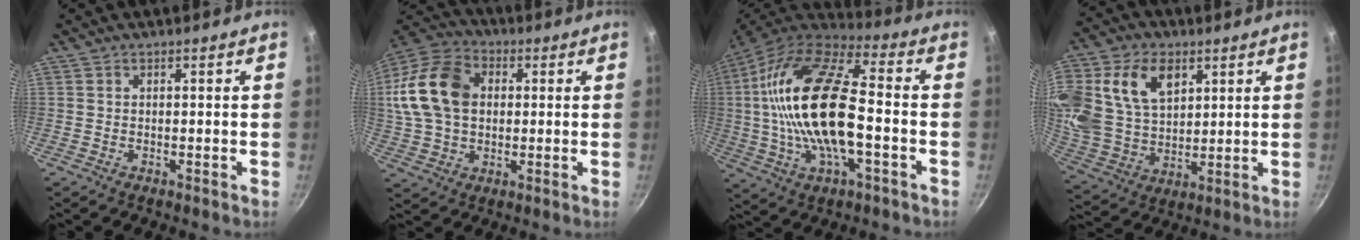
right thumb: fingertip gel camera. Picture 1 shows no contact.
{"total": 17.6, "force": [2.4, 12.7, 12.0], "torque": [-0.215, 0.024, 0.034]}
{"total": 24.2, "force": [-1.5, 10.8, 21.6], "torque": [-0.415, 0.033, -0.042]}
{"total": 22.5, "force": [8.2, 15.6, 13.9], "torque": [-0.296, 0.004, 0.162]}